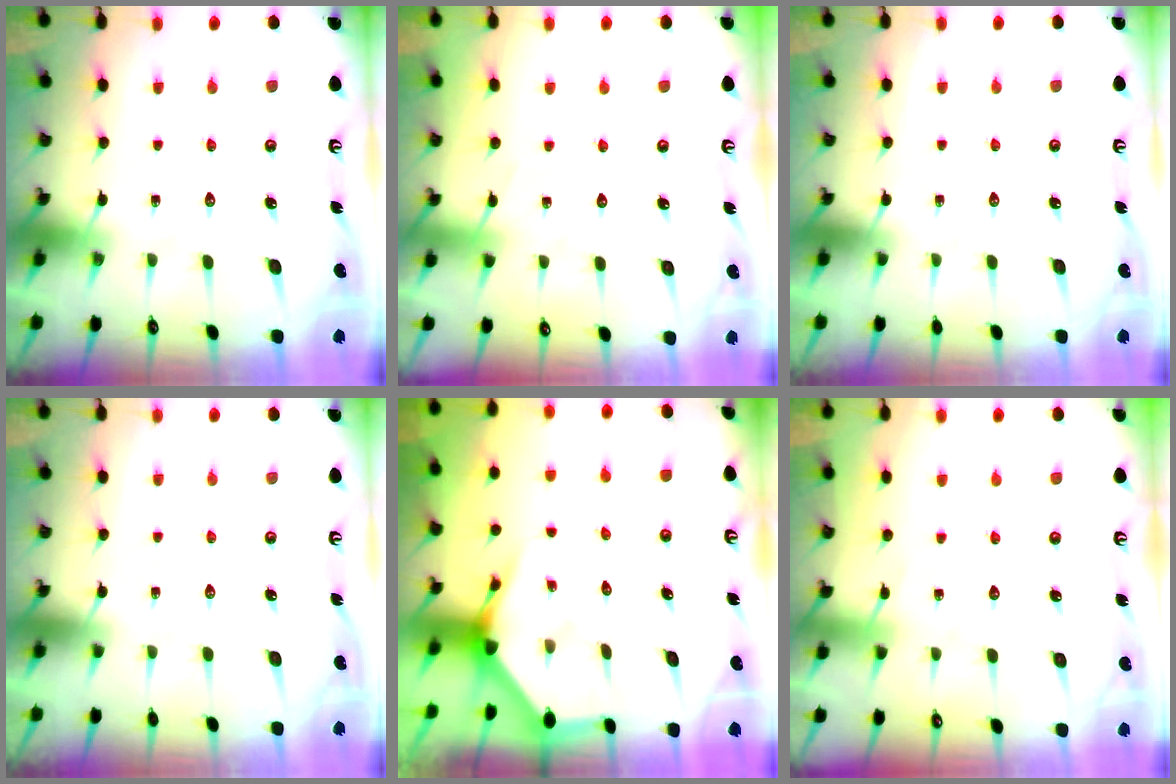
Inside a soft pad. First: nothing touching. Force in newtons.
{"total": 4.2, "press": 4.1, "slide": 0.6}
{"total": 0.0}
{"total": 0.0}
{"total": 3.5, "press": 3.5, "slide": 0.3}
{"total": 2.7, "press": 2.6, "slide": 0.4}